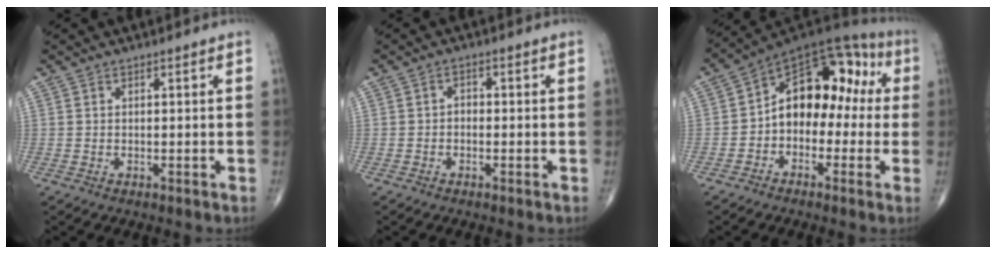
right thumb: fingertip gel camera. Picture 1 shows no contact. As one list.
[{"total": 1.5, "force": [-0.5, 1.1, 0.9], "torque": [-0.004, 0.007, -0.014]}, {"total": 15.8, "force": [-0.3, 10.6, 11.7], "torque": [-0.123, 0.059, -0.022]}]